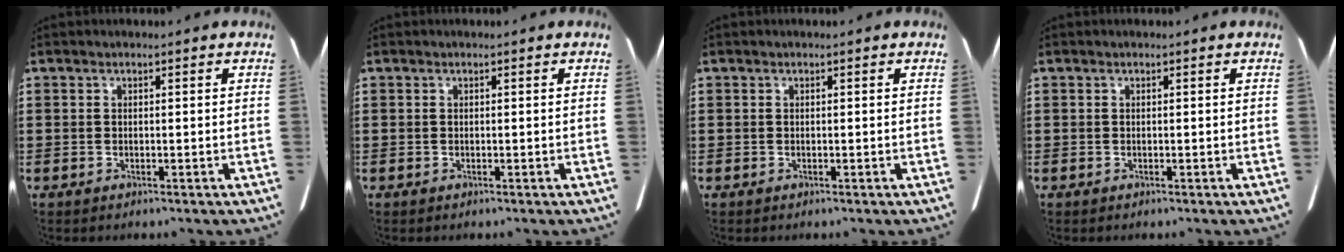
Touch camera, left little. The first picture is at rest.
{"total": 0.0}
{"total": 0.0}
{"total": 0.0}